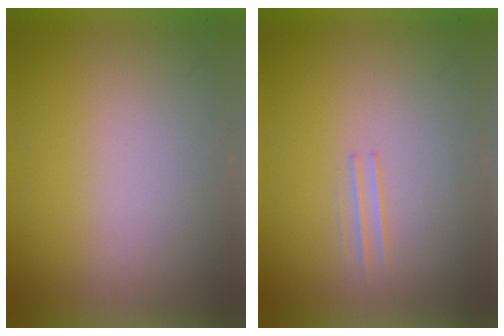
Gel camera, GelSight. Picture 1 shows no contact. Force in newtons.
{"total": 1.2}